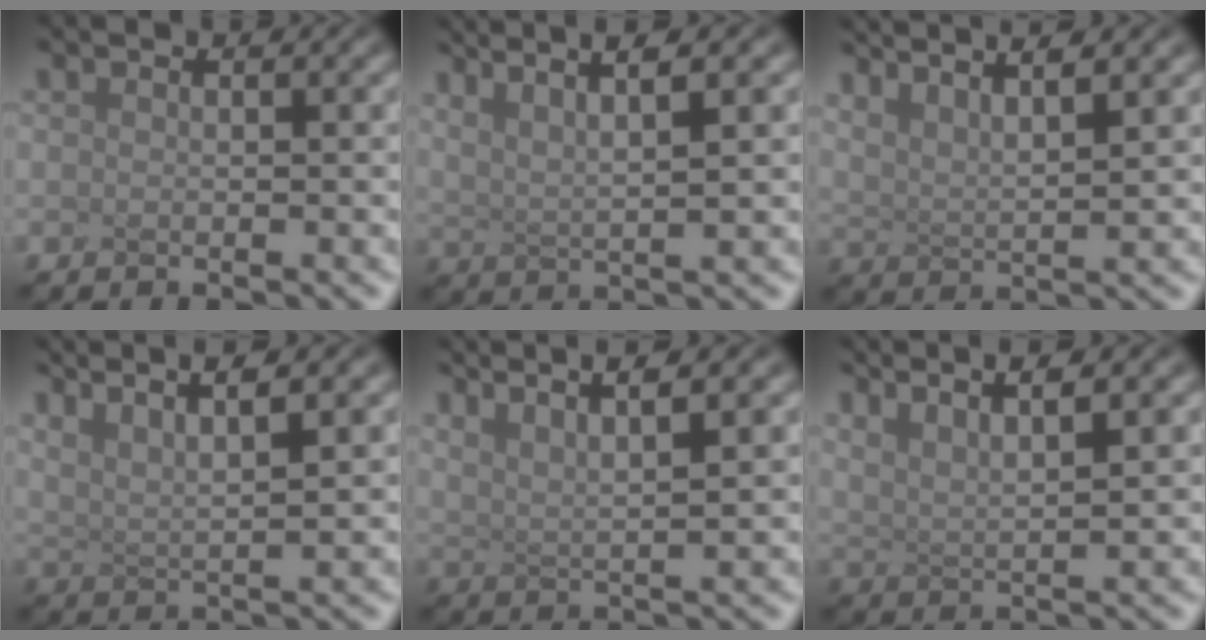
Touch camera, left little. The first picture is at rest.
{"total": 3.8, "force": [2.1, -0.2, 3.1], "torque": [-0.089, 0.007, 0.064]}
{"total": 5.1, "force": [4.0, 0.4, 3.0], "torque": [-0.072, 0.022, 0.069]}
{"total": 4.5, "force": [3.1, 0.1, 3.3], "torque": [-0.085, 0.016, 0.067]}
{"total": 4.2, "force": [3.0, -0.2, 3.0], "torque": [-0.084, 0.013, 0.069]}
{"total": 4.0, "force": [2.8, 0.0, 2.9], "torque": [-0.077, 0.015, 0.060]}